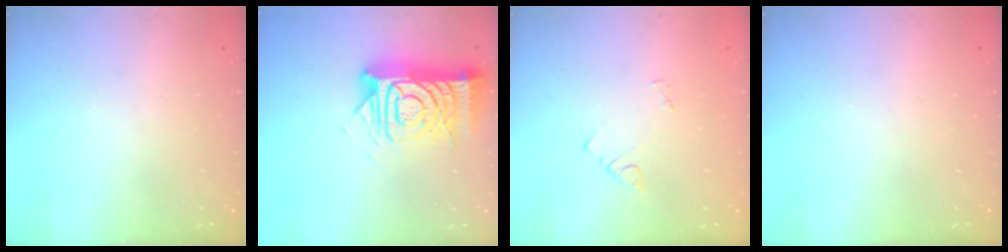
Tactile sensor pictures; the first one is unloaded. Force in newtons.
{"total": 16.5, "press": 16.5, "slide": 1.5}
{"total": 3.3, "press": 3.2, "slide": 0.4}
{"total": 0.0}